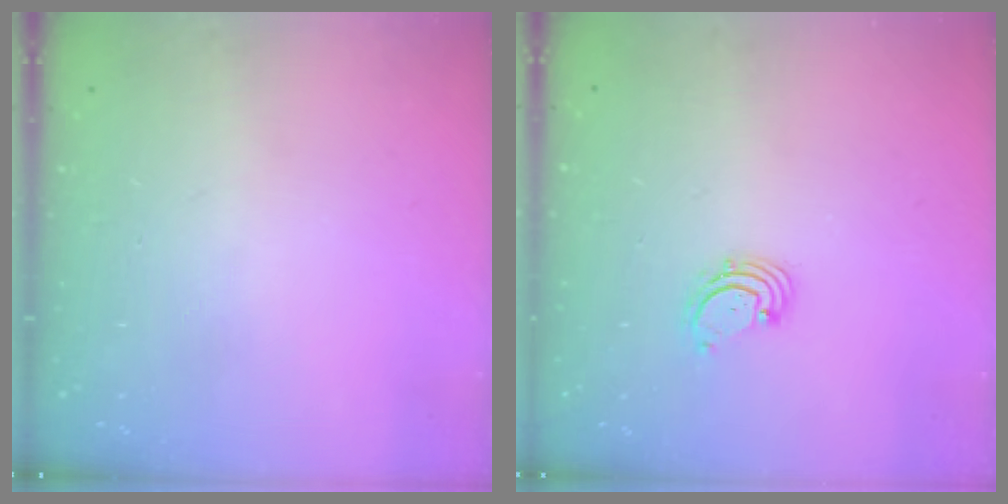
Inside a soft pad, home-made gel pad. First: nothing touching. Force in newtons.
{"total": 1.6, "press": 1.6, "slide": 0.2}